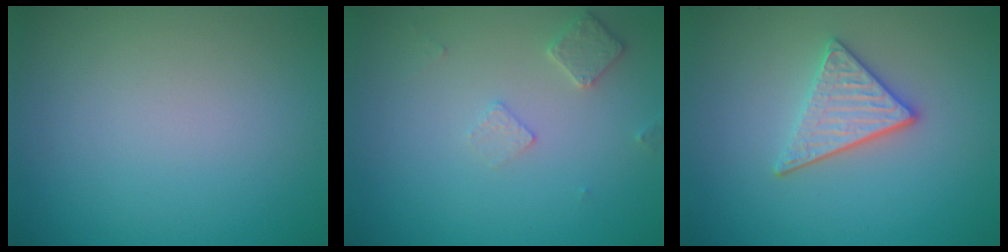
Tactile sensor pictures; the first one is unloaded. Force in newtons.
{"total": 1.8, "press": 1.8, "slide": 0.3}
{"total": 3.2, "press": 2.9, "slide": 1.4}